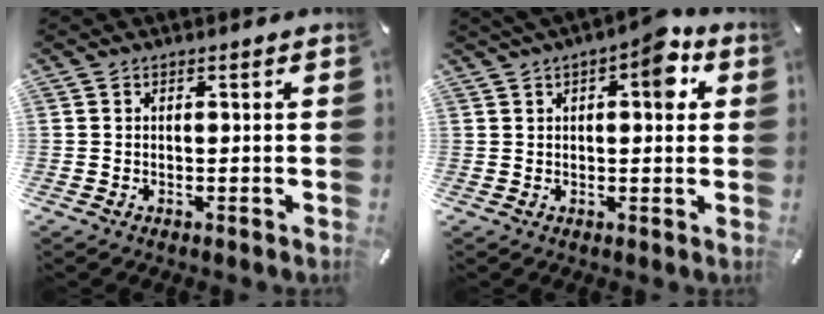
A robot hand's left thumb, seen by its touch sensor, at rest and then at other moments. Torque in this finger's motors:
{"motor_torque": [1.55, 1.64, 0.85, -0.95, 0.32]}